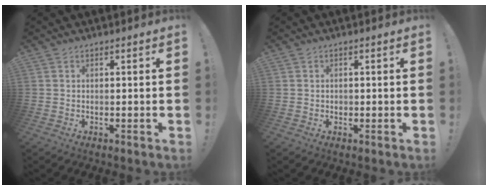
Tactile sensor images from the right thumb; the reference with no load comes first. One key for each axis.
{"total": 0.7, "fx": -0.2, "fy": 0.7, "fz": 0.2, "tx": -0.003, "ty": 0.003, "tz": -0.005}